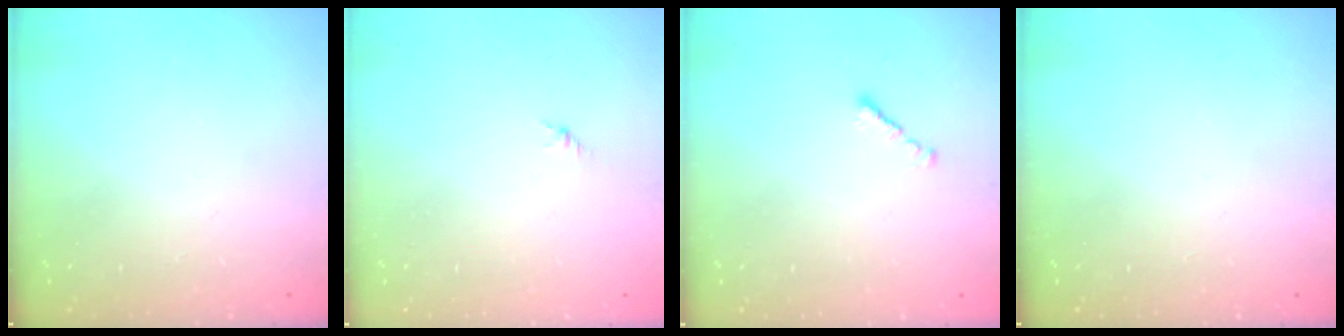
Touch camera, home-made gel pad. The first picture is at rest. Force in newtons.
{"total": 1.6, "press": 1.5, "slide": 0.6}
{"total": 1.3, "press": 1.1, "slide": 0.6}
{"total": 0.0}